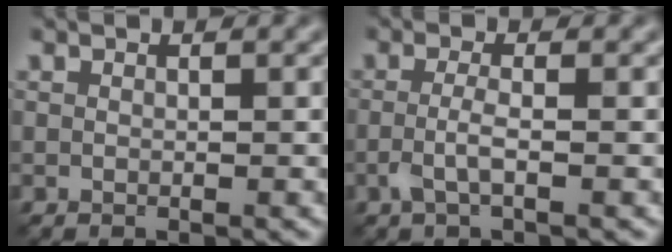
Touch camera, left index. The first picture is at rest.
{"total": 2.0, "force": [-0.6, 0.5, 1.8], "torque": [-0.040, -0.003, -0.016]}